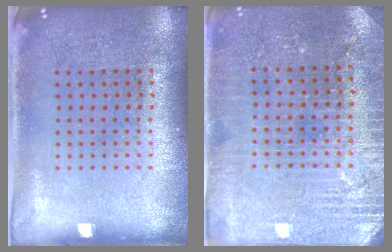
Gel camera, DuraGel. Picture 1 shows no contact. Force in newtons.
{"total": 3.1, "press": 3.1, "slide": 0.5}